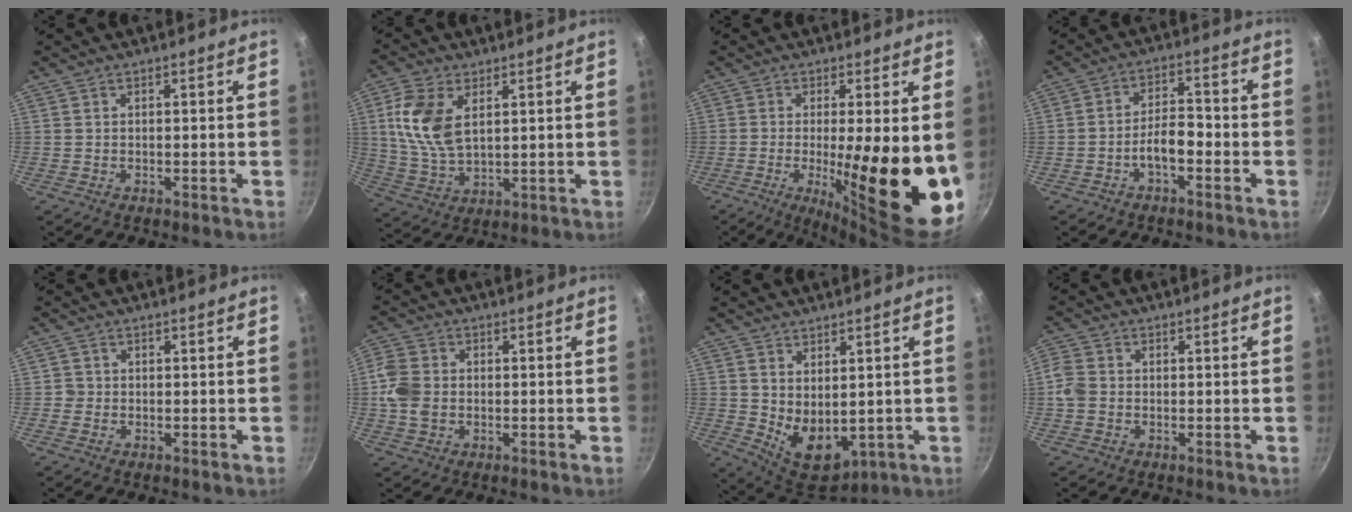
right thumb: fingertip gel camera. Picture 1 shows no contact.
{"total": 11.5, "force": [3.4, 6.7, 8.8], "torque": [-0.174, -0.013, 0.070]}
{"total": 18.7, "force": [-1.7, 4.3, 18.1], "torque": [-0.247, -0.031, -0.018]}
{"total": 5.6, "force": [-2.6, 2.5, 4.2], "torque": [-0.060, 0.034, -0.048]}
{"total": 1.2, "force": [-0.3, 1.2, 0.2], "torque": [0.001, 0.004, -0.007]}
{"total": 4.9, "force": [-0.4, 4.2, 2.4], "torque": [-0.035, 0.007, -0.015]}
{"total": 9.4, "force": [1.2, 5.9, 7.2], "torque": [-0.087, -0.030, 0.043]}
{"total": 3.9, "force": [-0.7, 3.3, 1.9], "torque": [-0.038, 0.011, -0.025]}